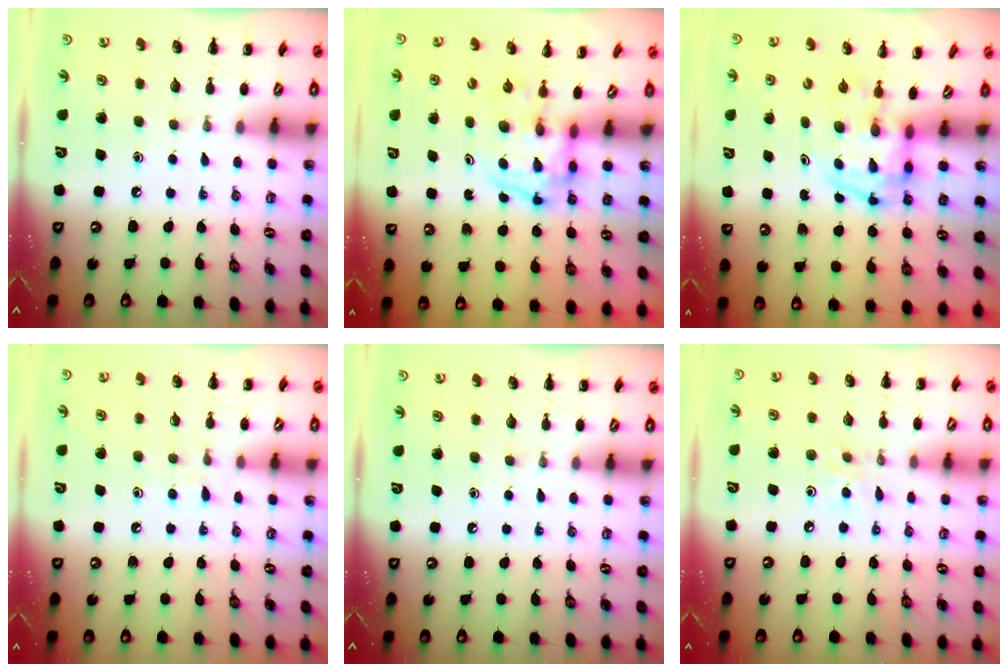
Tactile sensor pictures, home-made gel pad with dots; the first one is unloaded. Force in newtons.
{"total": 4.0, "press": 3.9, "slide": 0.6}
{"total": 3.7, "press": 3.7, "slide": 0.6}
{"total": 5.8, "press": 5.4, "slide": 2.3}
{"total": 0.0}
{"total": 4.0, "press": 3.8, "slide": 1.4}